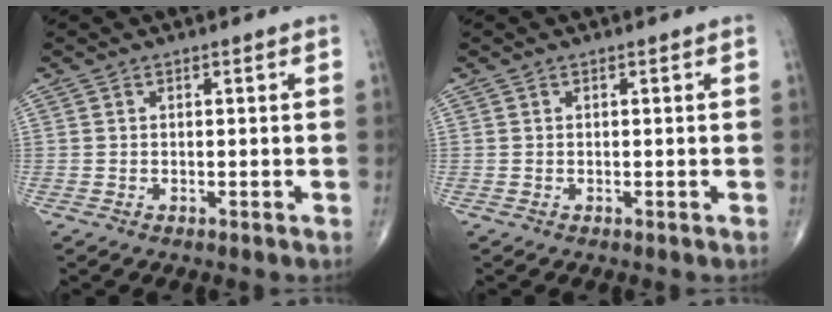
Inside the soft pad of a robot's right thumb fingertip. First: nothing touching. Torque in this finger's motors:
{"motor_torque": [-0.01, 0.00, 0.07, 0.03, 0.02]}